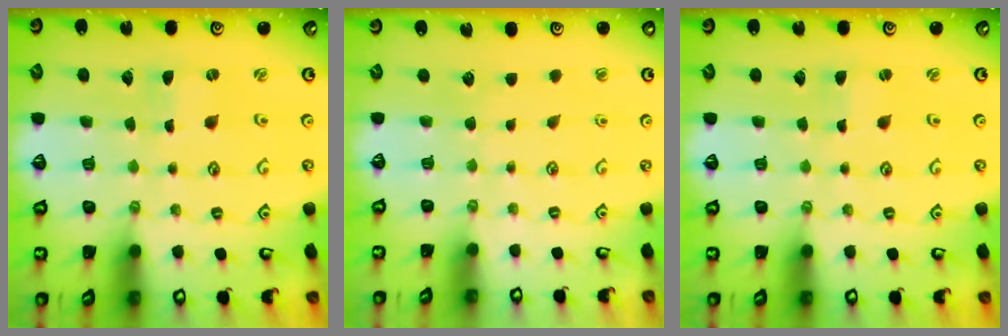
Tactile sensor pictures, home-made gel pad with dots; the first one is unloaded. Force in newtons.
{"total": 0.0}
{"total": 1.2, "press": 1.2, "slide": 0.2}